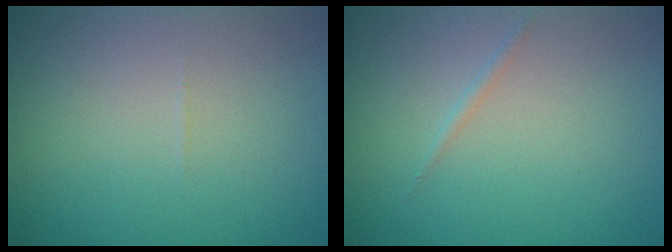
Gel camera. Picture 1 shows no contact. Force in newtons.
{"total": 0.6, "press": 0.6, "slide": 0.0}